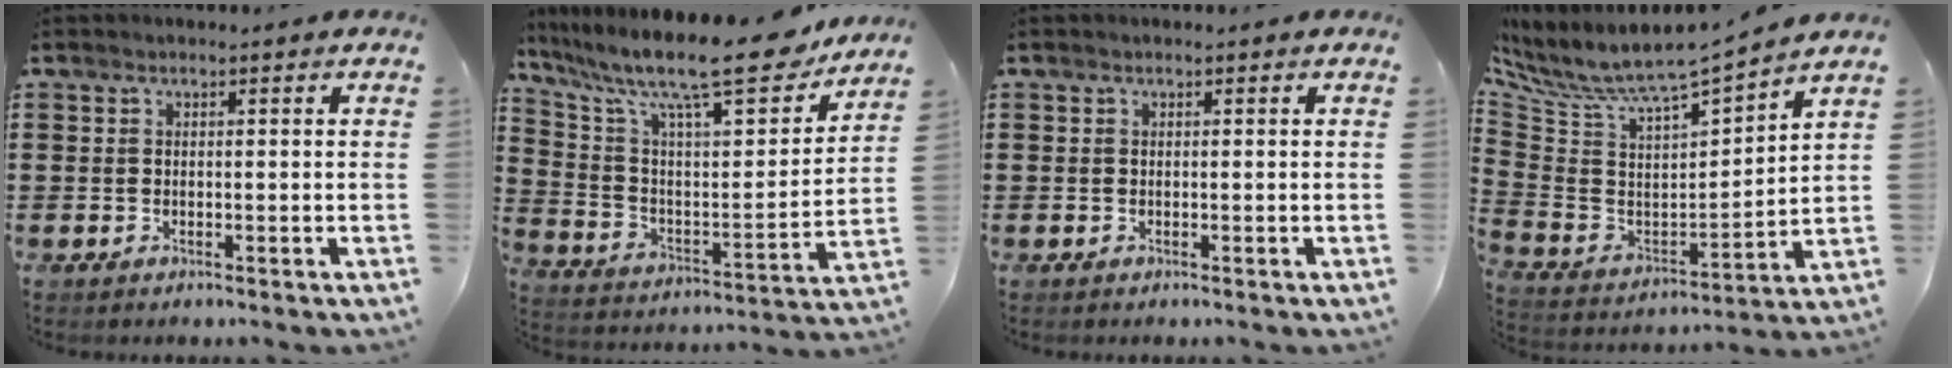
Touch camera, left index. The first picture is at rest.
{"total": 15.6, "force": [12.3, 2.4, 9.3], "torque": [-0.186, -0.082, 0.197]}
{"total": 0.0}
{"total": 5.7, "force": [5.1, 1.0, 2.3], "torque": [-0.073, -0.051, 0.078]}